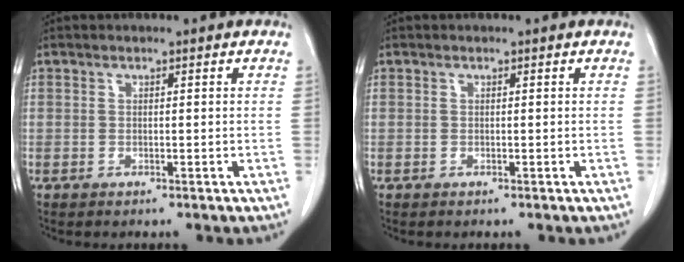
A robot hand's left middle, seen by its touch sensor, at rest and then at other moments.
{"total": 0.0}